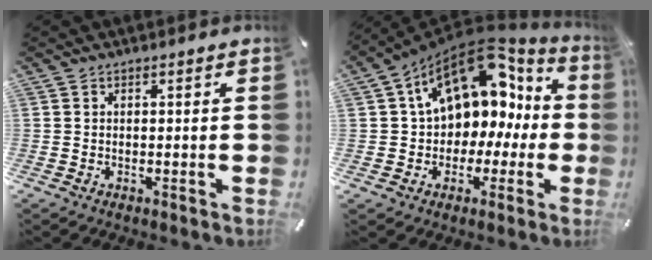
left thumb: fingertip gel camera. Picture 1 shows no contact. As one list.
[{"total": 16.6, "force": [6.8, 11.3, 10.1], "torque": [-0.161, -0.049, 0.114]}]